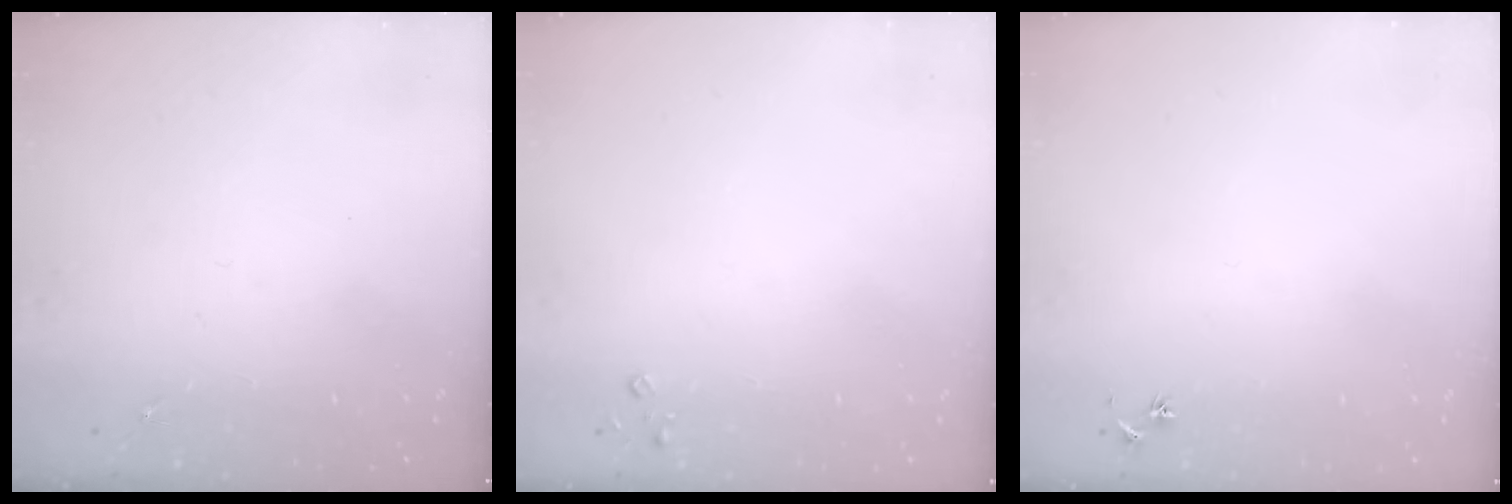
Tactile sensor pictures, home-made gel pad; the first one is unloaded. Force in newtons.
{"total": 2.6, "press": 2.6, "slide": 0.3}
{"total": 2.5, "press": 2.5, "slide": 0.3}